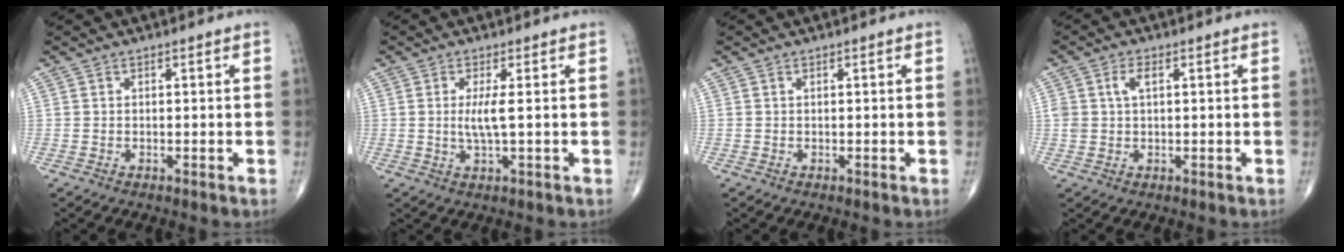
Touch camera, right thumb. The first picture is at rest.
{"total": 3.6, "force": [0.3, 0.2, 3.6], "torque": [-0.088, -0.011, 0.004]}
{"total": 0.0}
{"total": 3.4, "force": [0.9, 2.0, 2.6], "torque": [-0.060, 0.008, 0.019]}